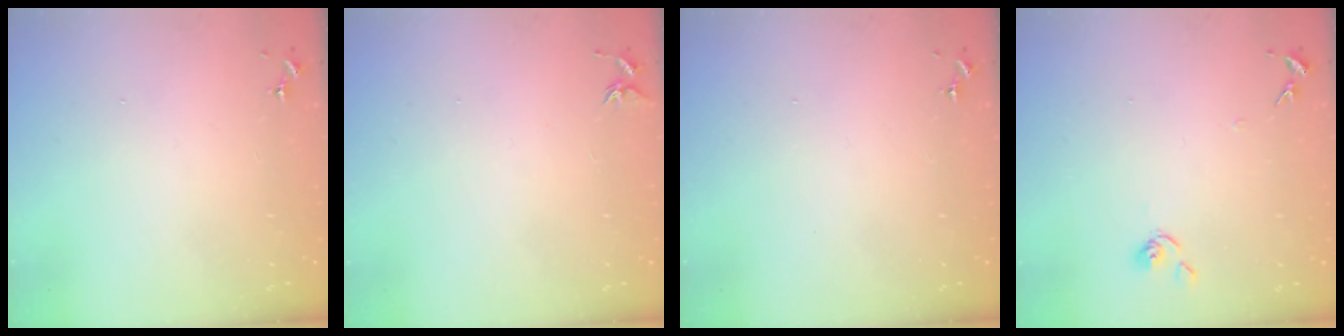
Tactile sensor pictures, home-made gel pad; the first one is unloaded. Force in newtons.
{"total": 3.7, "press": 3.7, "slide": 0.4}
{"total": 0.0}
{"total": 6.7, "press": 6.7, "slide": 0.6}